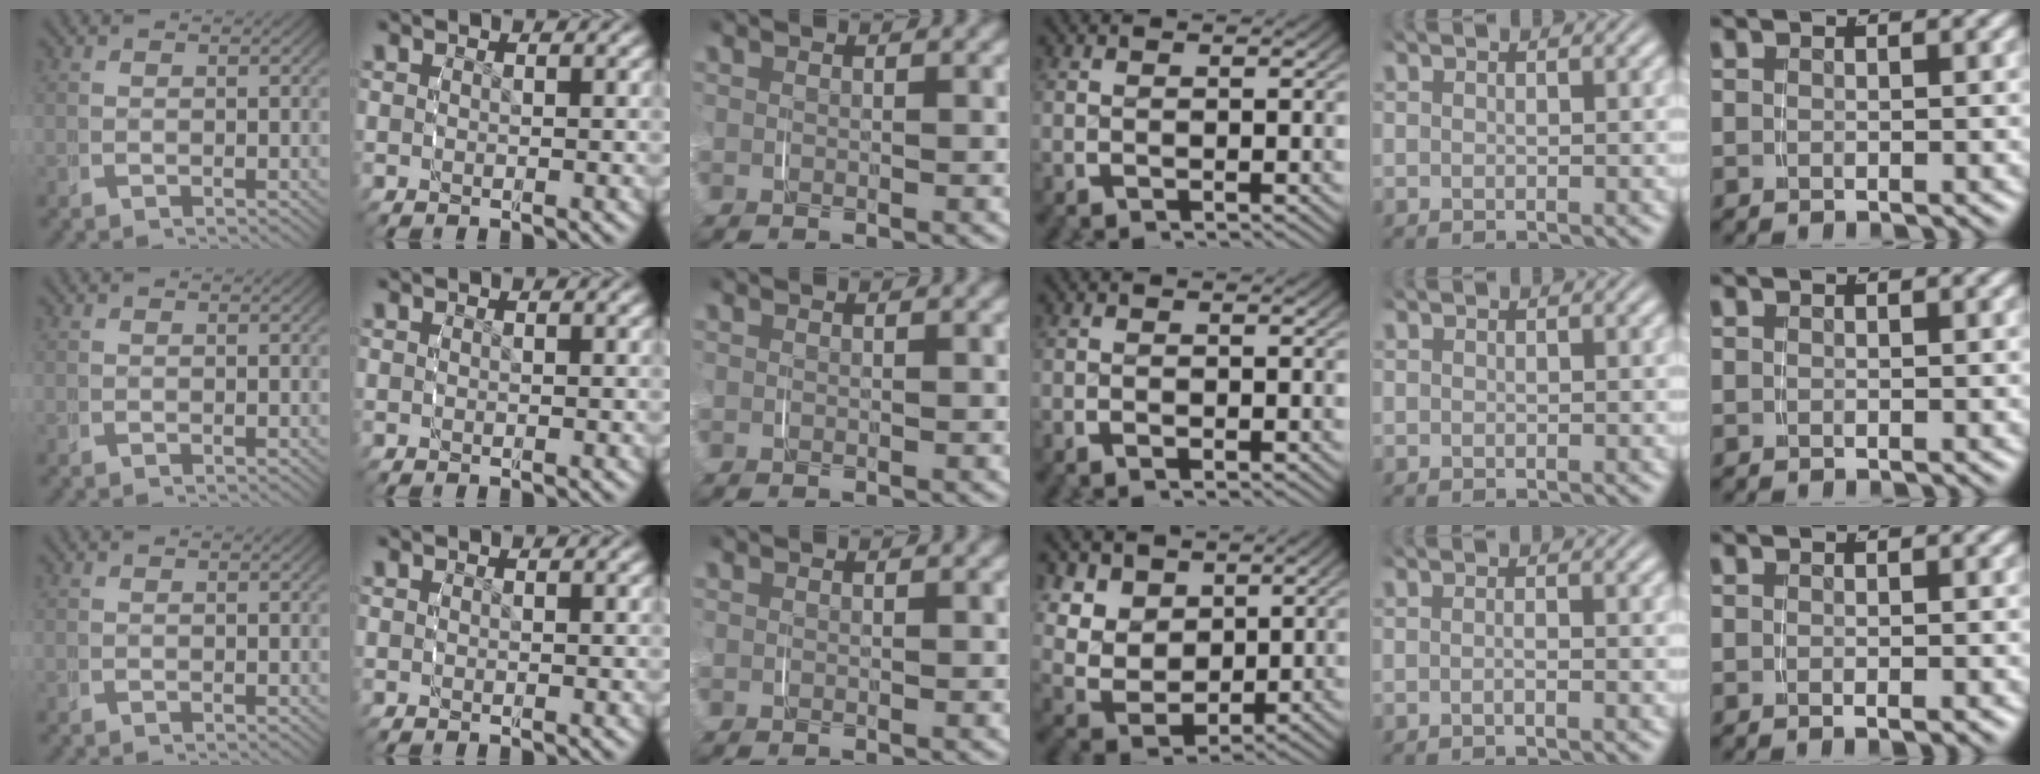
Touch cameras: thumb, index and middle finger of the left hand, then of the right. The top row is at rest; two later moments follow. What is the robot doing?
{"motion": "grasp_and_lifting", "object": "napkin"}